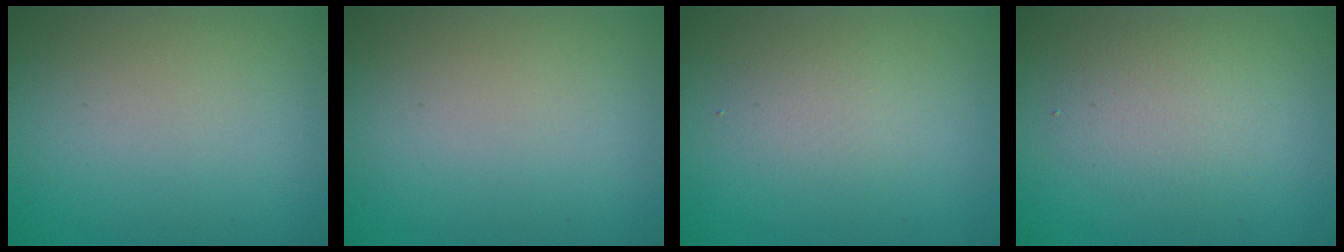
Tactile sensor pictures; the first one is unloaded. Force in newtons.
{"total": 0.0}
{"total": 1.6, "press": 1.6, "slide": 0.2}
{"total": 2.7, "press": 2.7, "slide": 0.2}